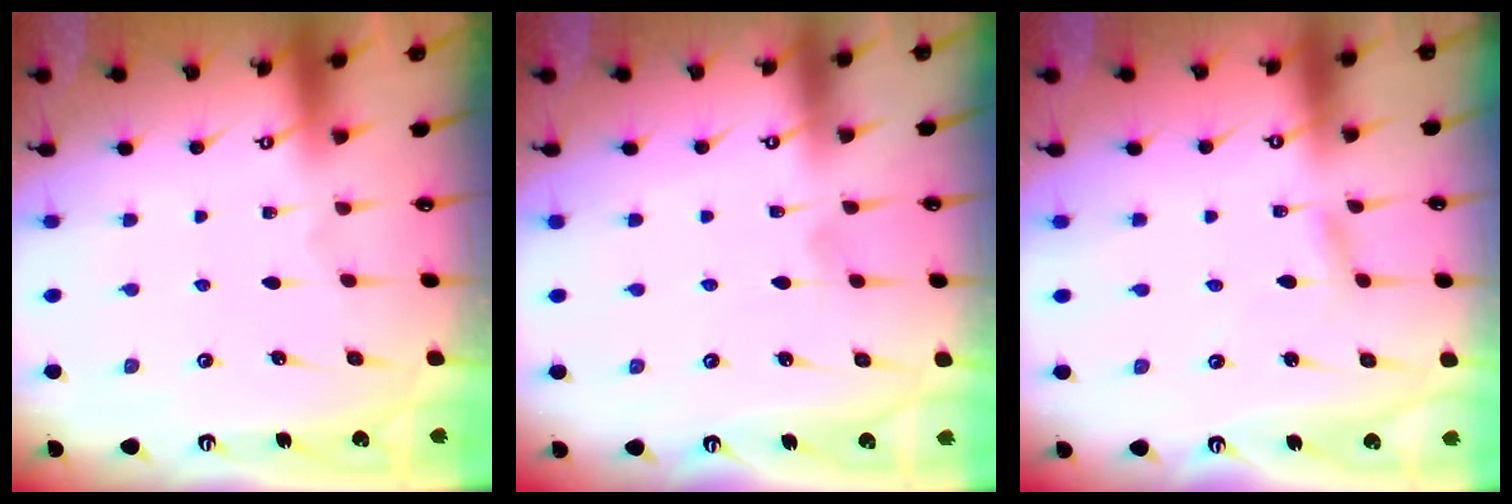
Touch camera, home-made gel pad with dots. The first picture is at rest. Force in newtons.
{"total": 2.5, "press": 2.5, "slide": 0.4}
{"total": 2.7, "press": 2.7, "slide": 0.4}